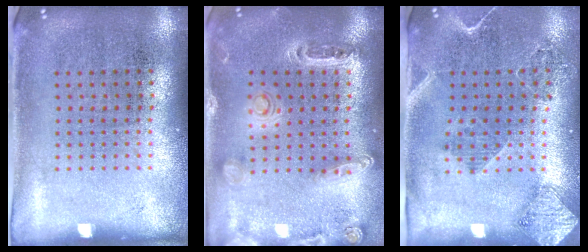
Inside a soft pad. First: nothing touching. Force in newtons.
{"total": 1.4, "press": 1.3, "slide": 0.3}
{"total": 1.8, "press": 1.7, "slide": 0.8}